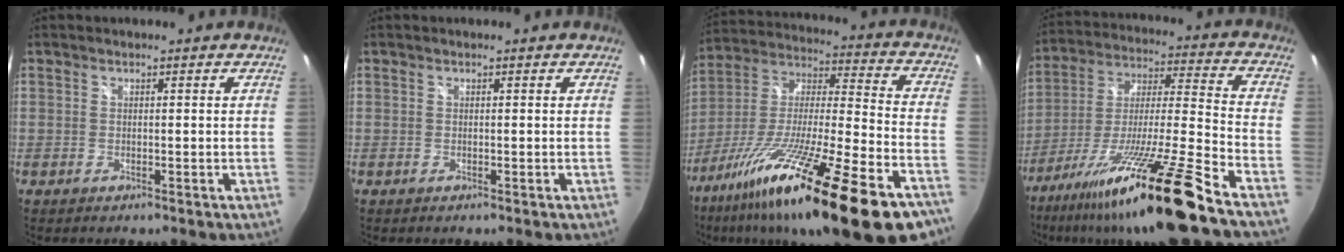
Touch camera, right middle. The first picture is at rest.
{"total": 0.0}
{"total": 32.2, "force": [-20.8, 3.9, 24.3], "torque": [-0.404, -0.075, -0.339]}
{"total": 22.0, "force": [-15.7, -1.4, 15.3], "torque": [-0.269, -0.039, -0.269]}